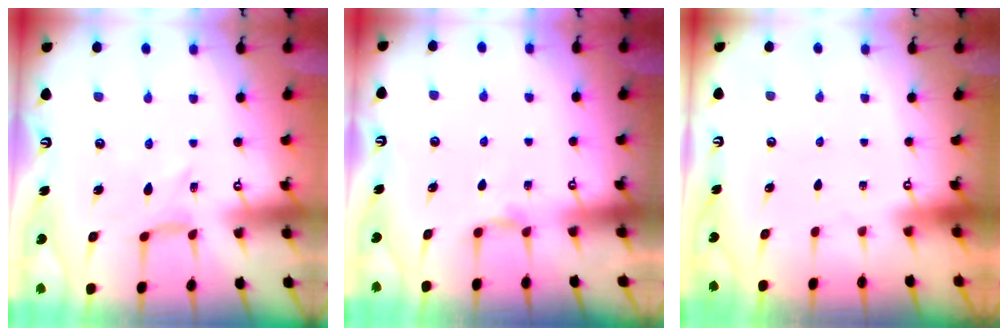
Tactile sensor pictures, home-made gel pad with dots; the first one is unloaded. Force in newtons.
{"total": 2.6, "press": 2.5, "slide": 0.4}
{"total": 0.0}